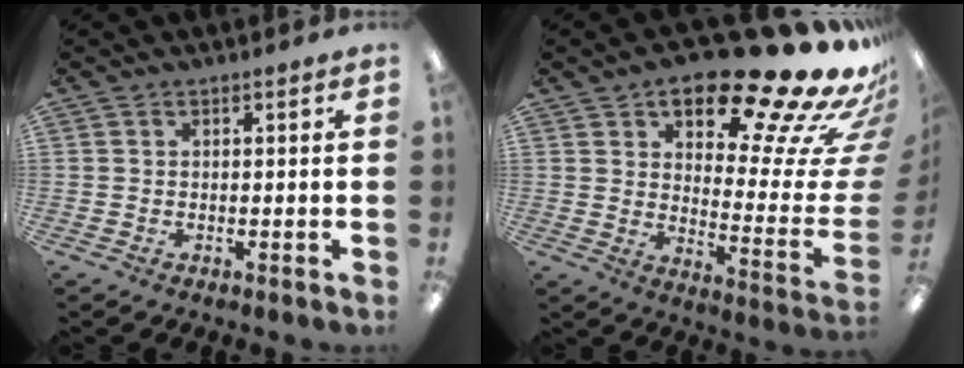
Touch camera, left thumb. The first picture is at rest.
{"total": 24.7, "force": [18.1, 7.0, 15.2], "torque": [-0.195, -0.135, 0.279]}